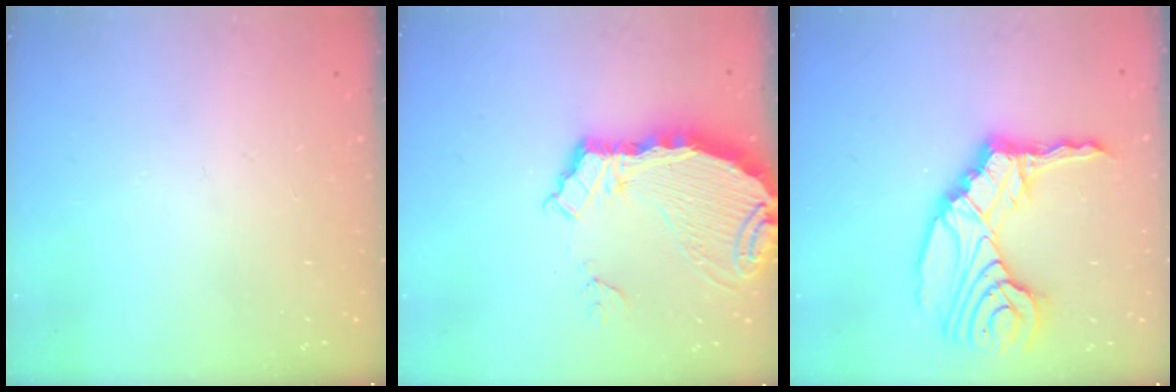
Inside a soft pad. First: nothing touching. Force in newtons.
{"total": 8.3, "press": 8.3, "slide": 1.0}
{"total": 18.4, "press": 18.1, "slide": 3.3}